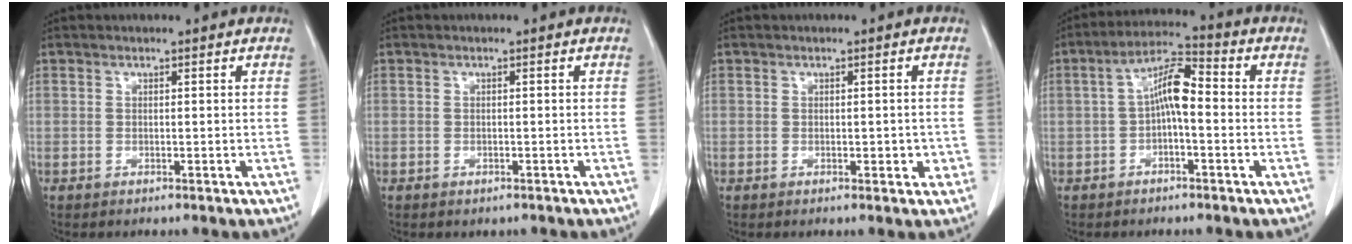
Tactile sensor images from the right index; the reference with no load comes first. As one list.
[{"total": 0.7, "force": [-0.5, 0.5, 0.2], "torque": [-0.008, 0.000, -0.004]}, {"total": 1.7, "force": [-0.3, 1.1, 1.3], "torque": [-0.010, 0.004, 0.001]}, {"total": 7.0, "force": [-0.3, 2.0, 6.7], "torque": [-0.125, 0.027, -0.010]}]